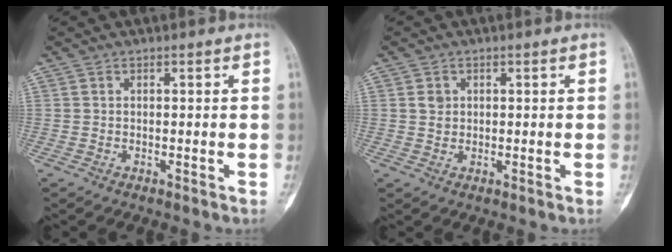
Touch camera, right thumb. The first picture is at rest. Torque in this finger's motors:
{"motor_torque": [-0.46, -0.19, 0.18, 0.18, 0.01]}